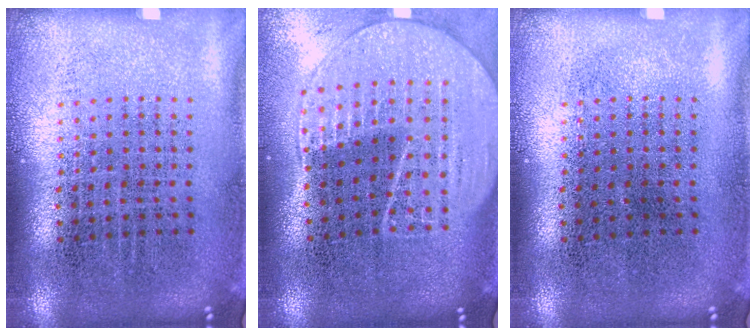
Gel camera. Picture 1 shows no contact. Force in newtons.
{"total": 2.0, "press": 1.8, "slide": 0.9}
{"total": 0.0}